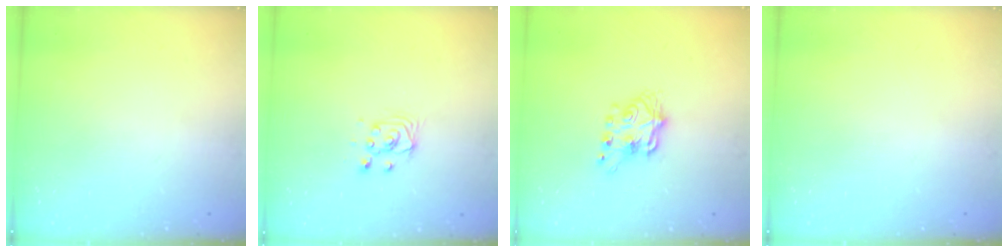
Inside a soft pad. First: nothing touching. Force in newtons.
{"total": 3.7, "press": 3.7, "slide": 0.3}
{"total": 7.0, "press": 7.0, "slide": 0.2}
{"total": 0.0}